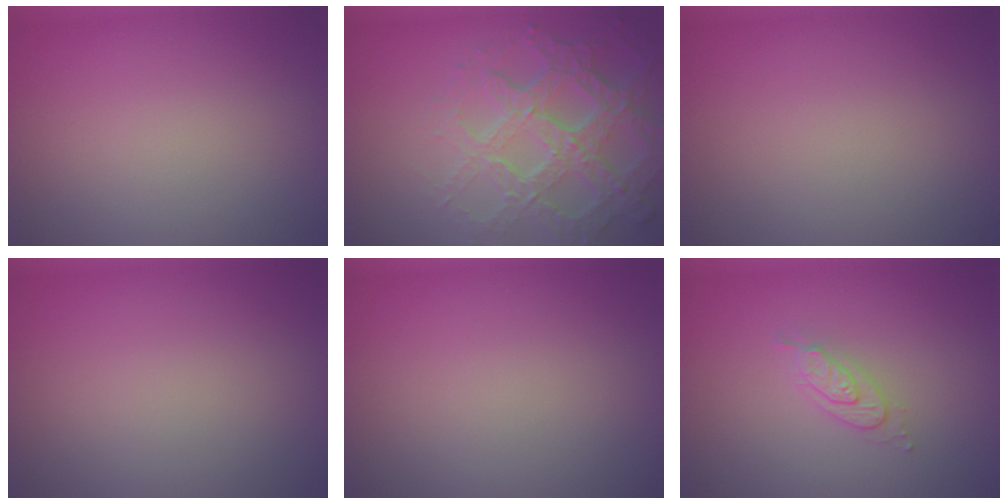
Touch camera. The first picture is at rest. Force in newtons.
{"total": 7.4, "press": 5.3, "slide": 5.2}
{"total": 0.0}
{"total": 0.0}
{"total": 0.0}
{"total": 2.2, "press": 2.2, "slide": 0.3}